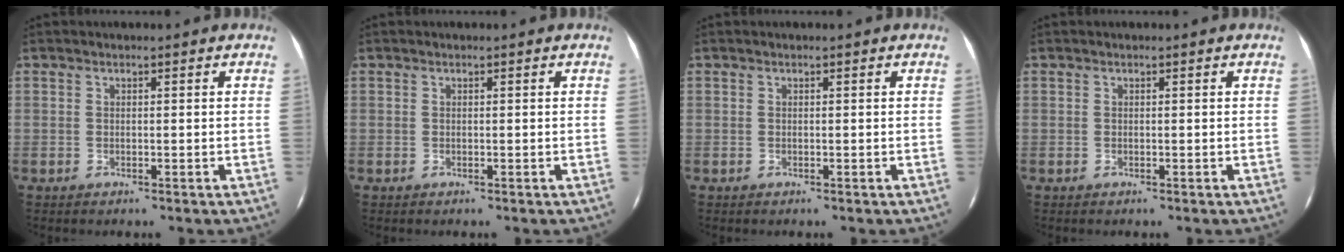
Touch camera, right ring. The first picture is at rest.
{"total": 0.0}
{"total": 0.0}
{"total": 0.0}